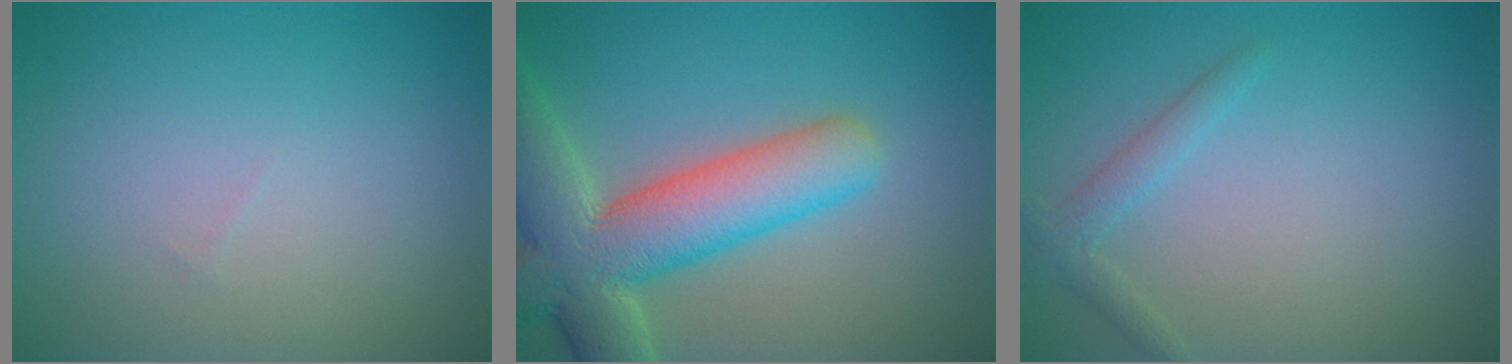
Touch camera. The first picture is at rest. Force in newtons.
{"total": 9.8, "press": 9.7, "slide": 0.9}
{"total": 1.6, "press": 1.6, "slide": 0.1}